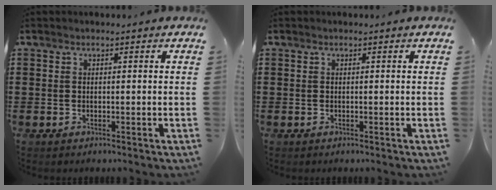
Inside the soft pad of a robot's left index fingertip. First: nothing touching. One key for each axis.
{"total": 0.0}